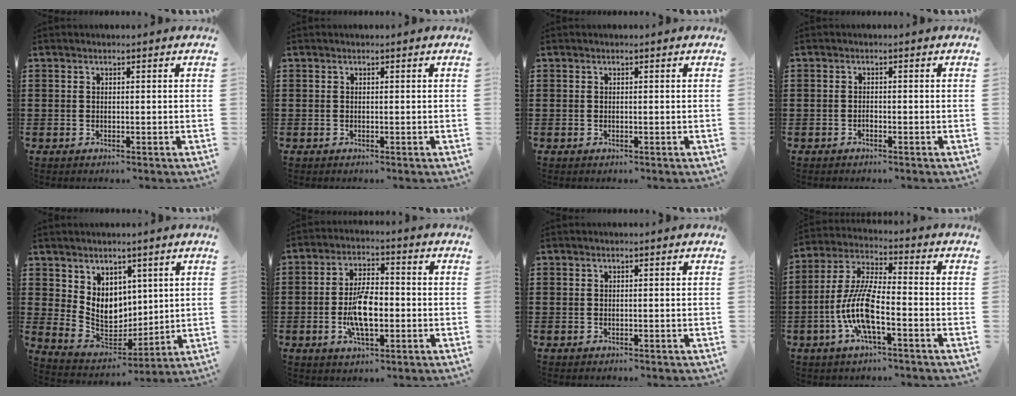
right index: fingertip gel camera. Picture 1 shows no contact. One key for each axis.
{"total": 0.0}
{"total": 0.0}
{"total": 0.7, "fx": -0.6, "fy": 0.4, "fz": 0.3, "tx": -0.007, "ty": -0.002, "tz": -0.011}
{"total": 7.4, "fx": 3.3, "fy": 6.0, "fz": 2.8, "tx": -0.057, "ty": -0.016, "tz": 0.067}
{"total": 8.7, "fx": -1.8, "fy": 3.7, "fz": 7.7, "tx": -0.163, "ty": -0.002, "tz": -0.037}
{"total": 0.0}
{"total": 9.8, "fx": -3.5, "fy": 2.7, "fz": 8.7, "tx": -0.206, "ty": -0.011, "tz": -0.074}